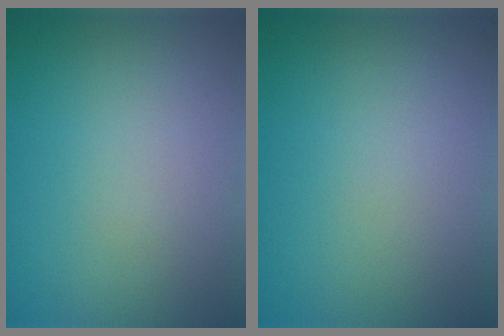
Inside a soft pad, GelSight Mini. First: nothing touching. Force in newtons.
{"total": 0.0}